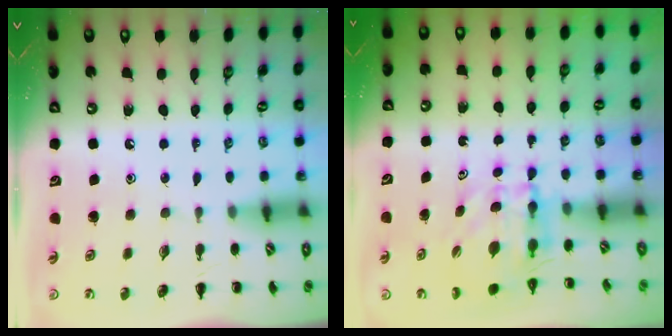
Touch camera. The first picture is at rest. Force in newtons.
{"total": 4.7, "press": 4.7, "slide": 0.1}